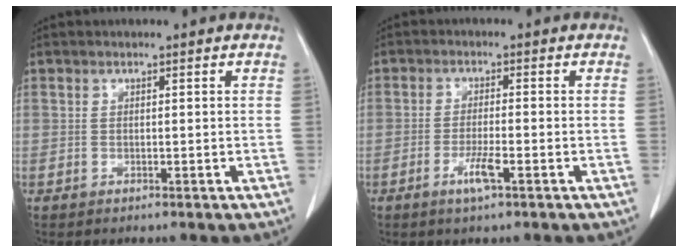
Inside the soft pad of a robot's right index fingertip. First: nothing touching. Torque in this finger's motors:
{"motor_torque": [0.58, -0.35, 0.19, 0.10]}